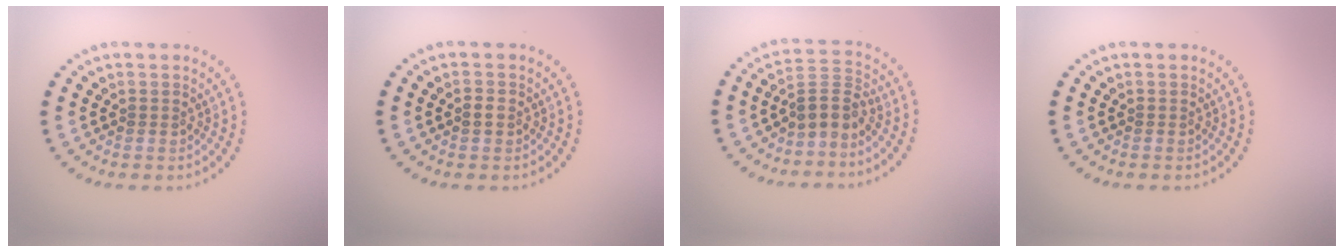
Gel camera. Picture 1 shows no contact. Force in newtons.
{"total": 0.9, "press": 0.9, "slide": 0.2}
{"total": 2.8, "press": 2.2, "slide": 1.9}
{"total": 0.0}